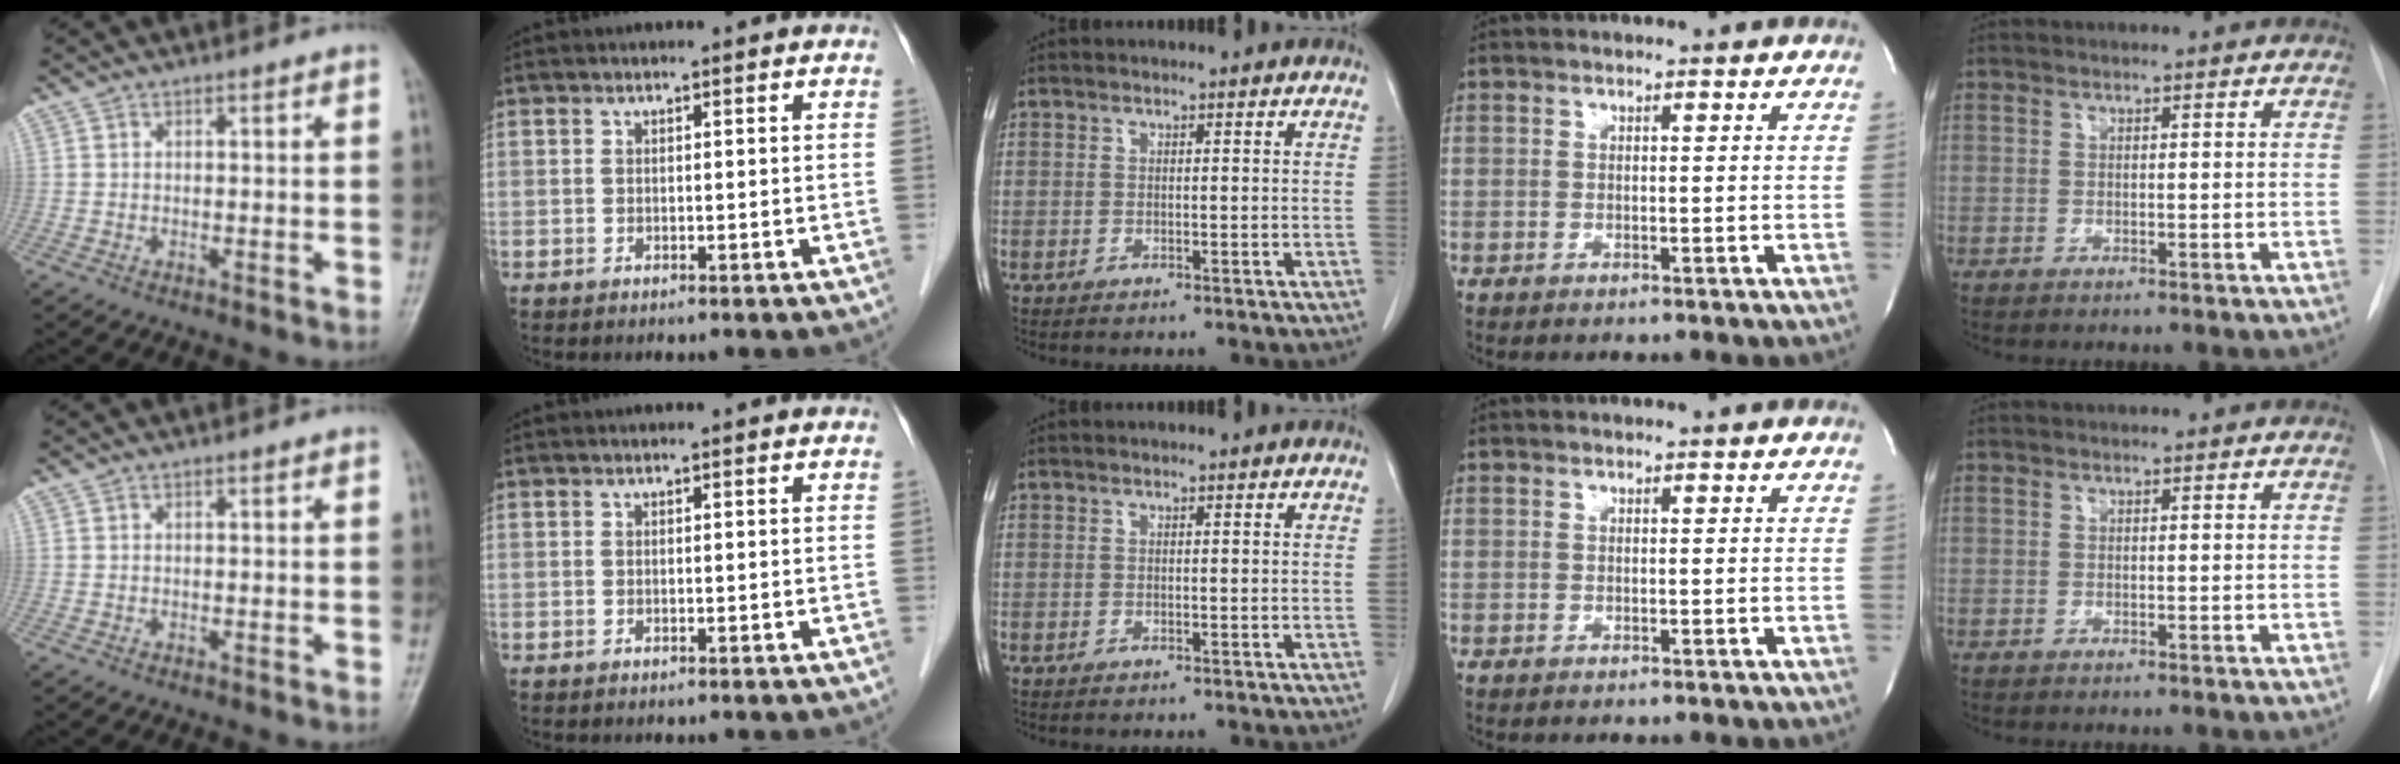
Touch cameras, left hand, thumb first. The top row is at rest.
{}